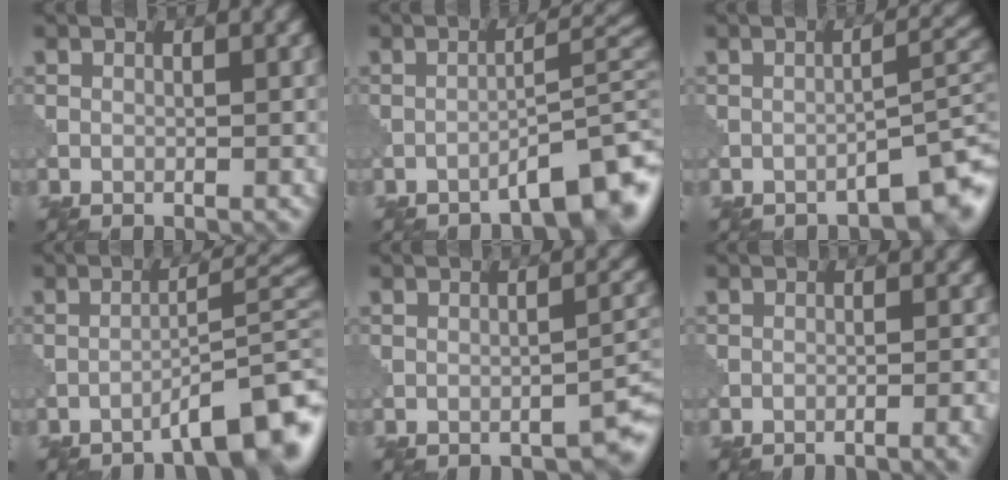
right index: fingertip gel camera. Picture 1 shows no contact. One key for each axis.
{"total": 5.8, "fx": -4.1, "fy": 1.1, "fz": 3.9, "tx": -0.047, "ty": 0.017, "tz": -0.060}
{"total": 4.5, "fx": -3.2, "fy": 1.1, "fz": 3.0, "tx": -0.029, "ty": 0.011, "tz": -0.044}
{"total": 6.6, "fx": -4.4, "fy": 1.2, "fz": 4.8, "tx": -0.060, "ty": 0.019, "tz": -0.068}
{"total": 2.4, "fx": -2.0, "fy": 0.4, "fz": 1.3, "tx": -0.014, "ty": 0.010, "tz": -0.032}
{"total": 3.1, "fx": -2.2, "fy": 0.6, "fz": 2.1, "tx": -0.028, "ty": 0.015, "tz": -0.041}